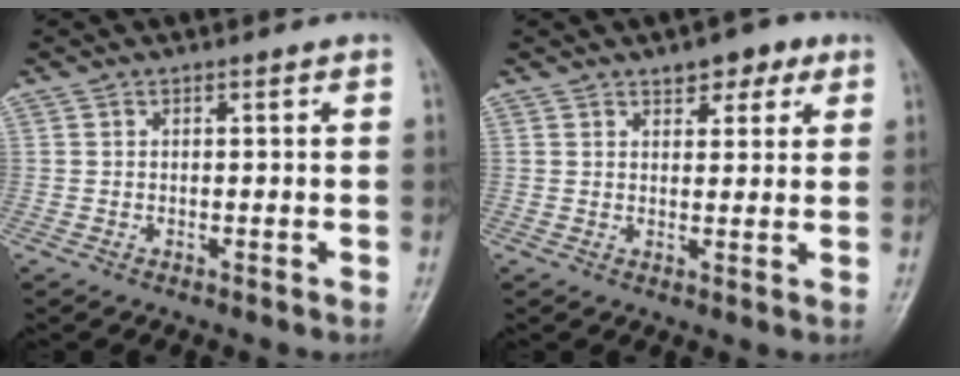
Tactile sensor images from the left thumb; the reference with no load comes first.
{"total": 5.3, "force": [3.2, 2.8, 3.1], "torque": [-0.015, -0.012, 0.041]}